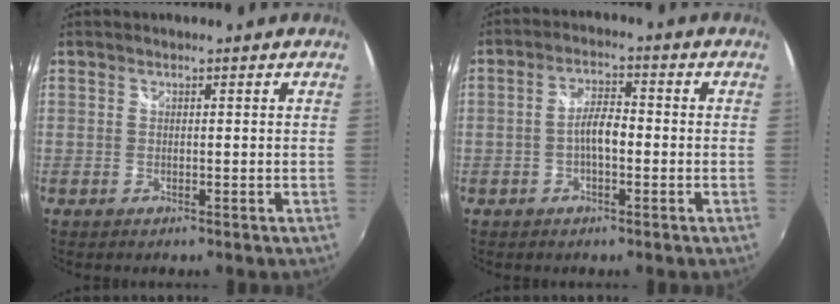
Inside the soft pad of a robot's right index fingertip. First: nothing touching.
{"total": 4.5, "force": [-1.1, 1.6, 4.0], "torque": [-0.074, 0.011, -0.021]}